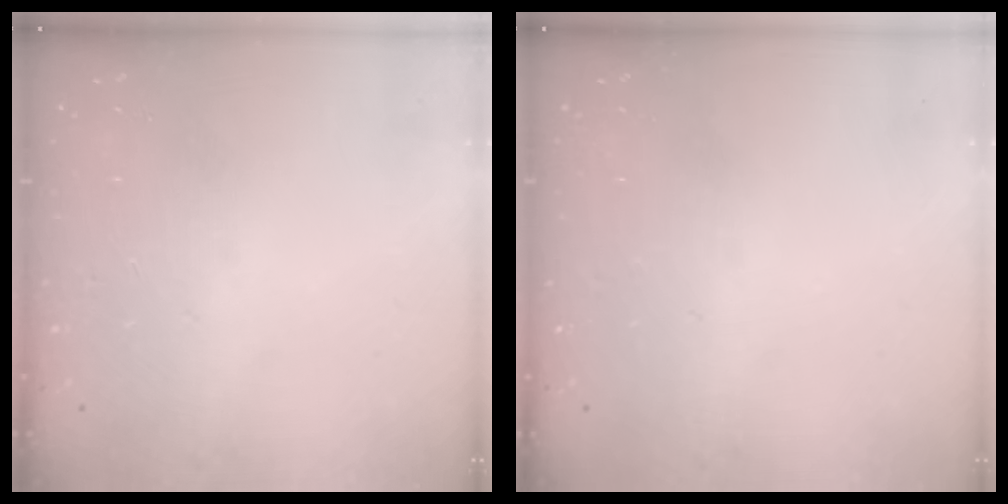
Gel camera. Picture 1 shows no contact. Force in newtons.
{"total": 0.0}